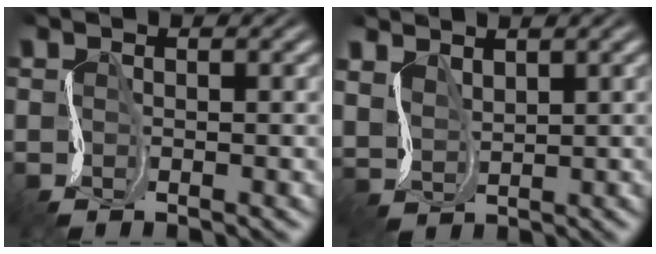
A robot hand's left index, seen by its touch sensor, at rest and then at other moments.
{"total": 1.9, "force": [1.7, 0.9, -0.1], "torque": [-0.010, 0.001, 0.046]}